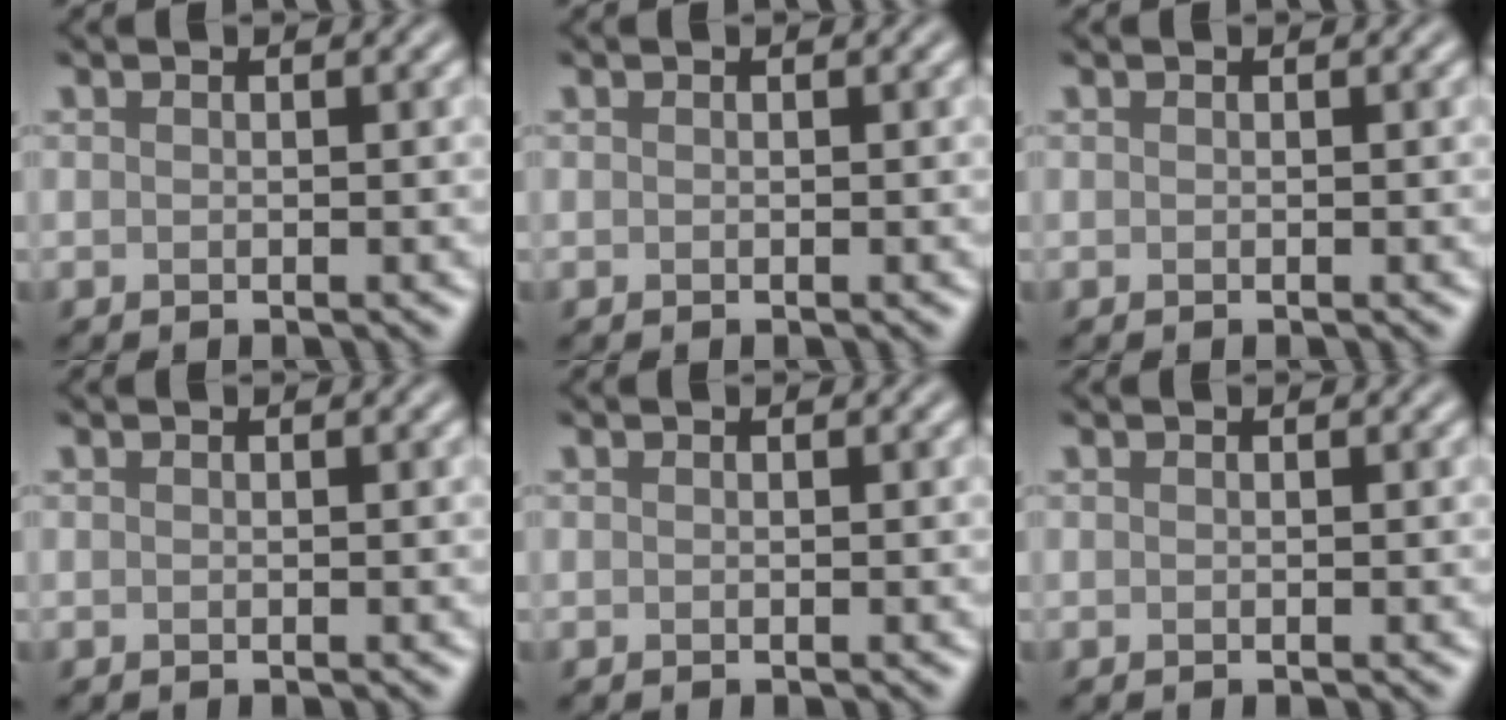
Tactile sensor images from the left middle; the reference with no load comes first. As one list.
[{"total": 0.0}, {"total": 0.0}, {"total": 0.0}, {"total": 0.0}, {"total": 0.0}]